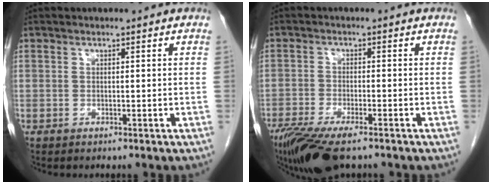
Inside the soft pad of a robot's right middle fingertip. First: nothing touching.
{"total": 10.3, "force": [-7.4, 2.3, 6.8], "torque": [-0.115, -0.022, -0.122]}